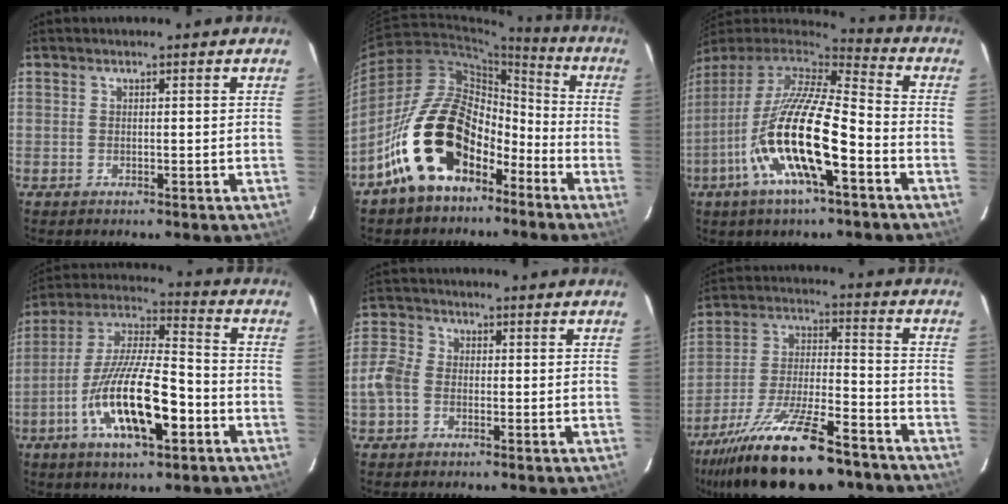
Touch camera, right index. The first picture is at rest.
{"total": 18.8, "force": [-10.4, 11.2, 10.9], "torque": [-0.201, 0.021, -0.172]}
{"total": 20.9, "force": [-7.9, 5.1, 18.6], "torque": [-0.346, -0.036, -0.157]}
{"total": 18.1, "force": [-6.8, 5.4, 15.9], "torque": [-0.309, -0.013, -0.125]}
{"total": 5.4, "force": [-1.9, 4.2, 2.8], "torque": [-0.064, 0.011, -0.043]}
{"total": 23.7, "force": [-17.1, 7.0, 14.9], "torque": [-0.283, -0.039, -0.273]}